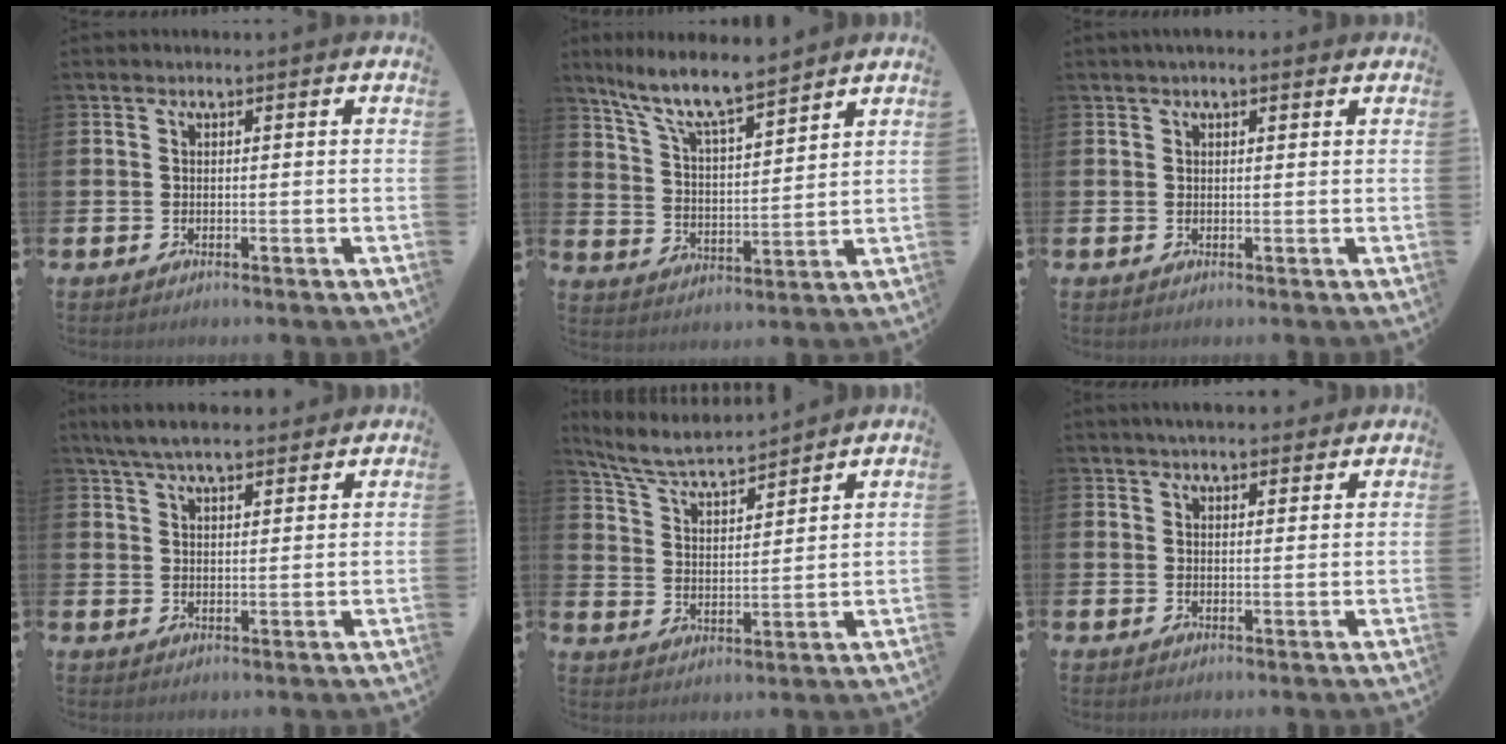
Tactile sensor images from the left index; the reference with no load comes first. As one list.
[{"total": 11.7, "force": [10.0, 2.4, 5.6], "torque": [-0.138, -0.062, 0.172]}, {"total": 1.4, "force": [1.2, 0.4, 0.7], "torque": [-0.007, 0.003, 0.019]}, {"total": 6.0, "force": [5.5, 1.2, 2.0], "torque": [-0.052, -0.015, 0.102]}, {"total": 6.7, "force": [6.3, 0.9, 2.2], "torque": [-0.075, -0.037, 0.109]}, {"total": 3.6, "force": [3.5, 0.8, 0.7], "torque": [-0.020, -0.009, 0.064]}]